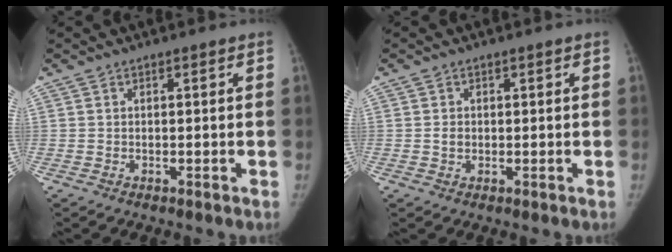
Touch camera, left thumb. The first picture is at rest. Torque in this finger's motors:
{"motor_torque": [0.17, 0.08, 0.31, -0.33, 0.04]}